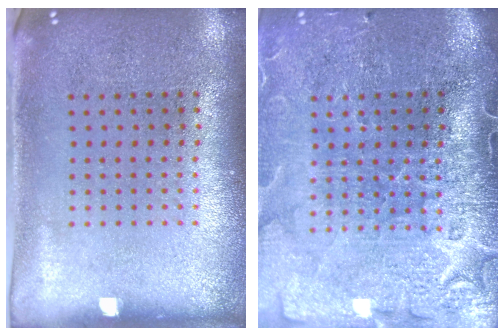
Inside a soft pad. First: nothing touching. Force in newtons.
{"total": 4.0, "press": 3.5, "slide": 2.0}